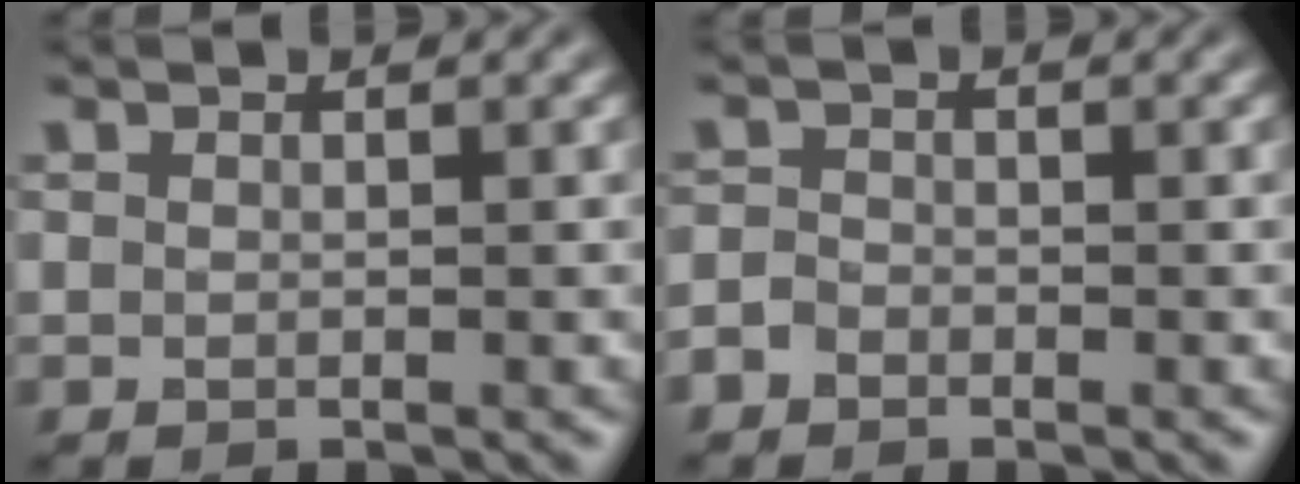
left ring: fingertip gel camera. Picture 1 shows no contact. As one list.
[{"total": 1.3, "force": [-0.9, 0.9, 0.2], "torque": [-0.002, 0.002, -0.022]}]